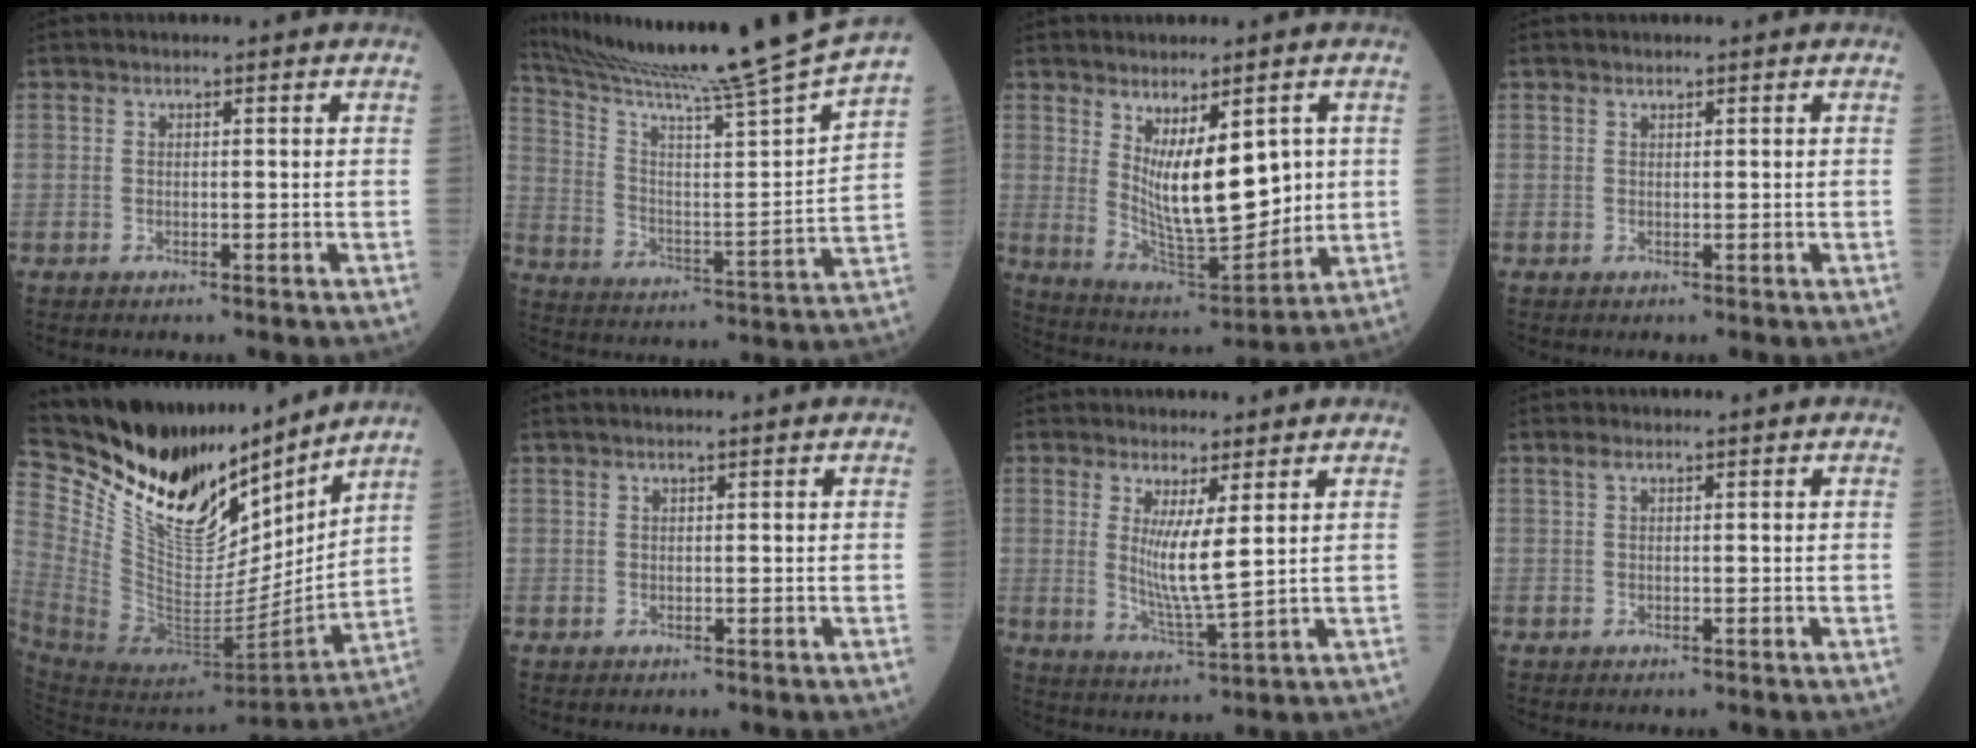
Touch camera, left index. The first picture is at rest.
{"total": 22.5, "force": [20.0, -3.8, 9.7], "torque": [-0.173, -0.078, 0.296]}
{"total": 11.7, "force": [2.3, 3.9, 10.8], "torque": [-0.183, -0.022, 0.054]}
{"total": 0.0}
{"total": 23.4, "force": [19.9, 7.0, 10.1], "torque": [-0.215, -0.030, 0.356]}
{"total": 1.3, "force": [1.0, -0.2, 0.8], "torque": [-0.013, 0.008, 0.020]}
{"total": 6.2, "force": [1.5, 0.1, 6.0], "torque": [-0.120, -0.023, 0.035]}
{"total": 0.8, "force": [0.5, 0.1, 0.5], "torque": [-0.017, 0.012, 0.012]}